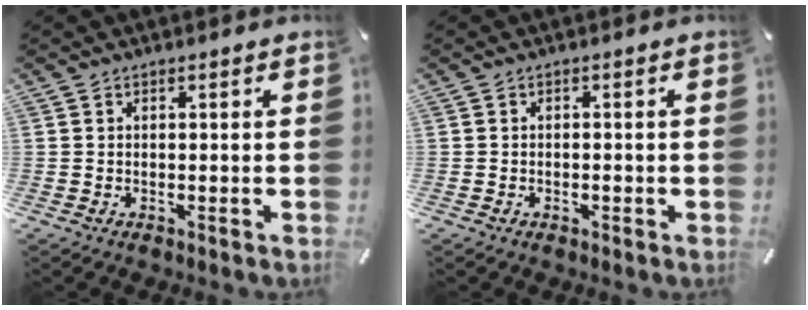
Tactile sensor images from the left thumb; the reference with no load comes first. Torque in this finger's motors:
{"motor_torque": [-0.11, -0.21, -0.02, -0.02, 0.06]}